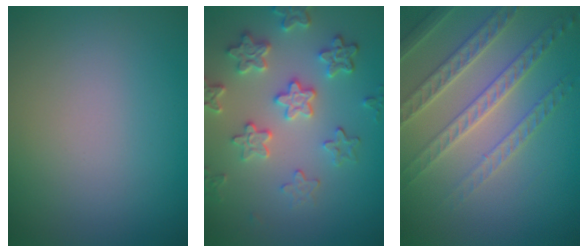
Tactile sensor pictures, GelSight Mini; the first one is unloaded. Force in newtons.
{"total": 5.4, "press": 4.3, "slide": 3.2}
{"total": 4.4, "press": 4.2, "slide": 1.1}